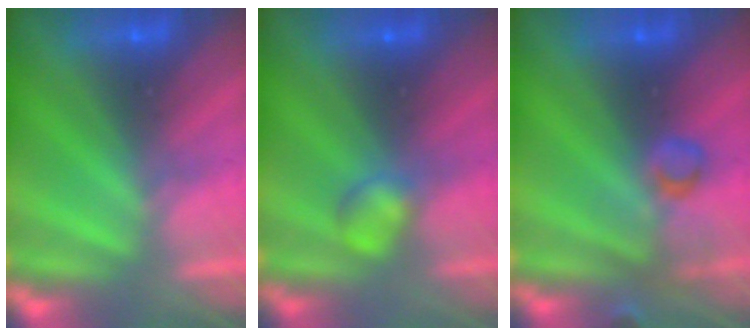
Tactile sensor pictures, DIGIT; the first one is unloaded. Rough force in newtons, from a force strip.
{"total": 2.2}
{"total": 2.8}